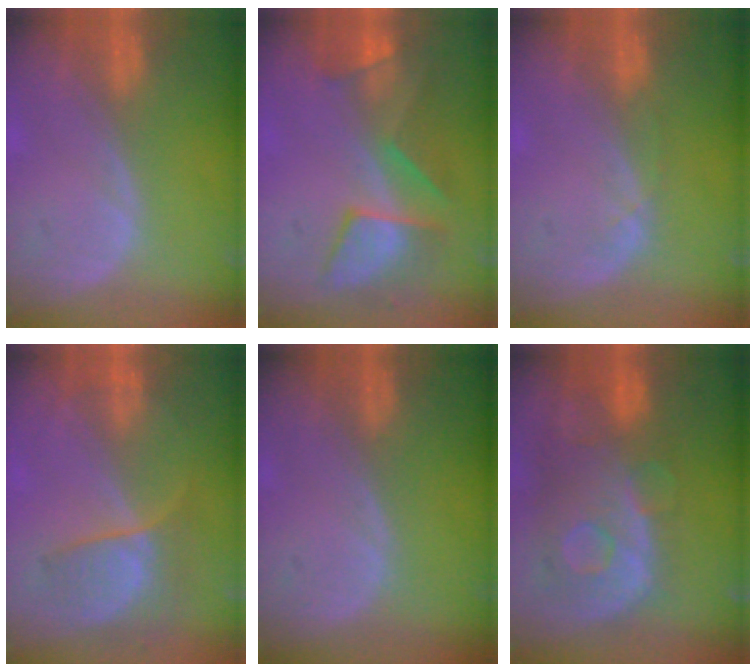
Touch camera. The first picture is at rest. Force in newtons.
{"total": 7.6, "press": 7.5, "slide": 1.1}
{"total": 1.1, "press": 1.1, "slide": 0.2}
{"total": 6.8, "press": 6.0, "slide": 3.3}
{"total": 0.0}
{"total": 11.3, "press": 9.7, "slide": 5.7}